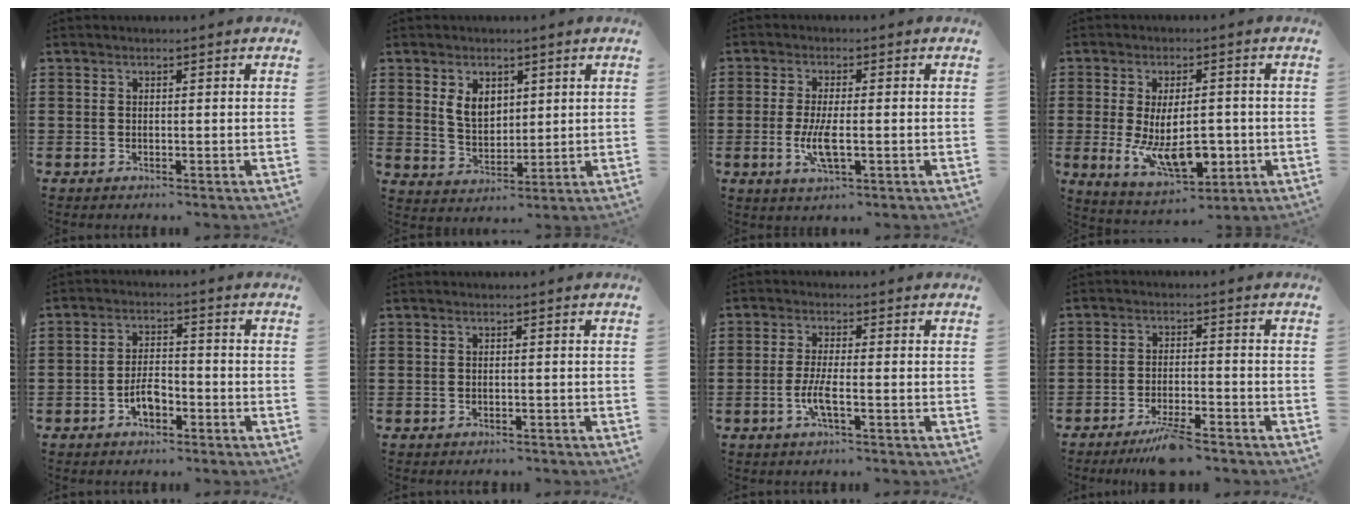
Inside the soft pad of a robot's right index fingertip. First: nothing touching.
{"total": 5.1, "force": [2.0, 3.6, 3.1], "torque": [-0.065, 0.008, 0.034]}
{"total": 5.3, "force": [-1.2, 1.5, 4.9], "torque": [-0.112, -0.009, -0.029]}
{"total": 11.2, "force": [-1.4, 5.8, 9.5], "torque": [-0.171, -0.010, -0.024]}
{"total": 4.1, "force": [-2.1, 1.8, 3.0], "torque": [-0.066, 0.000, -0.043]}
{"total": 0.6, "force": [-0.6, 0.2, 0.1], "torque": [-0.003, -0.001, -0.012]}
{"total": 4.0, "force": [-1.5, 0.5, 3.6], "torque": [-0.083, -0.009, -0.034]}
{"total": 4.9, "force": [-4.0, 0.6, 2.8], "torque": [-0.050, -0.002, -0.074]}